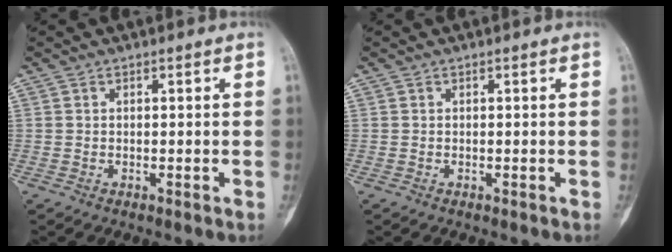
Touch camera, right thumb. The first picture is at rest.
{"total": 0.0}